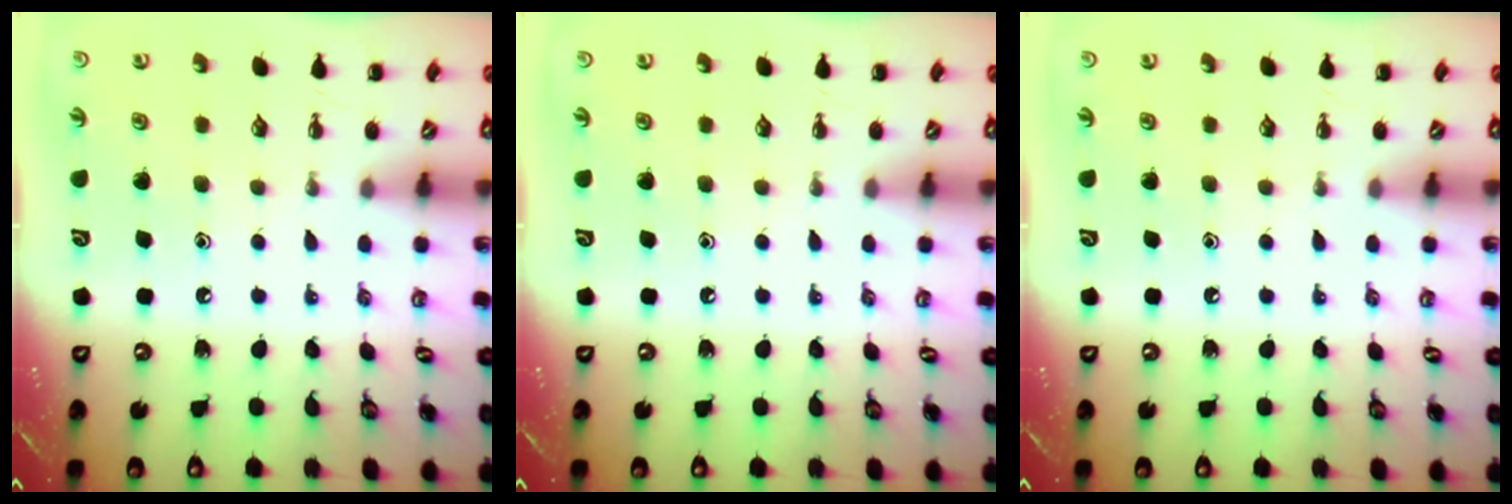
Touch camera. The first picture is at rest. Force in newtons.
{"total": 0.0}
{"total": 0.0}